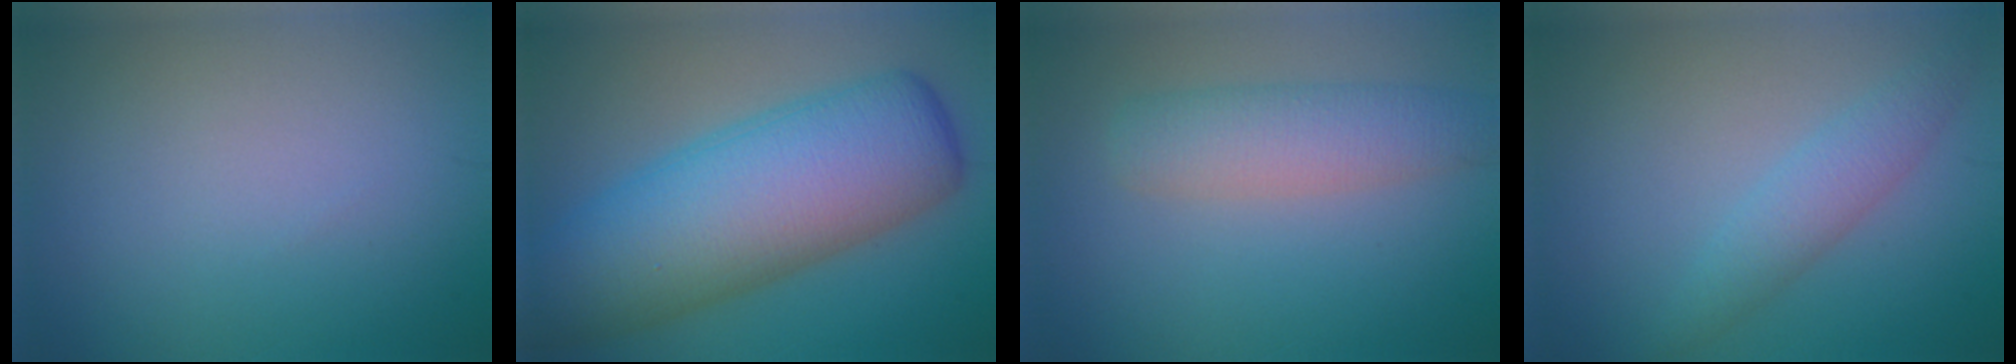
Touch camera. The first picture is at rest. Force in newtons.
{"total": 12.2, "press": 12.2, "slide": 0.2}
{"total": 4.2, "press": 4.2, "slide": 0.3}
{"total": 2.5, "press": 2.5, "slide": 0.1}